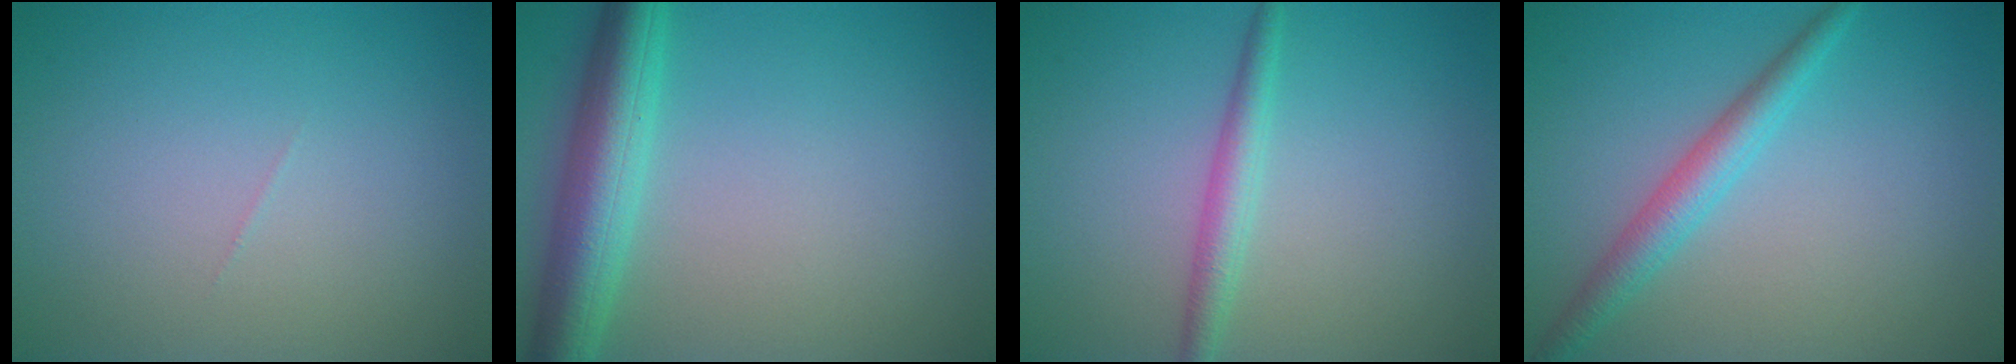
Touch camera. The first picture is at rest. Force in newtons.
{"total": 5.9, "press": 5.9, "slide": 0.2}
{"total": 2.2, "press": 2.2, "slide": 0.1}
{"total": 3.0, "press": 3.0, "slide": 0.1}